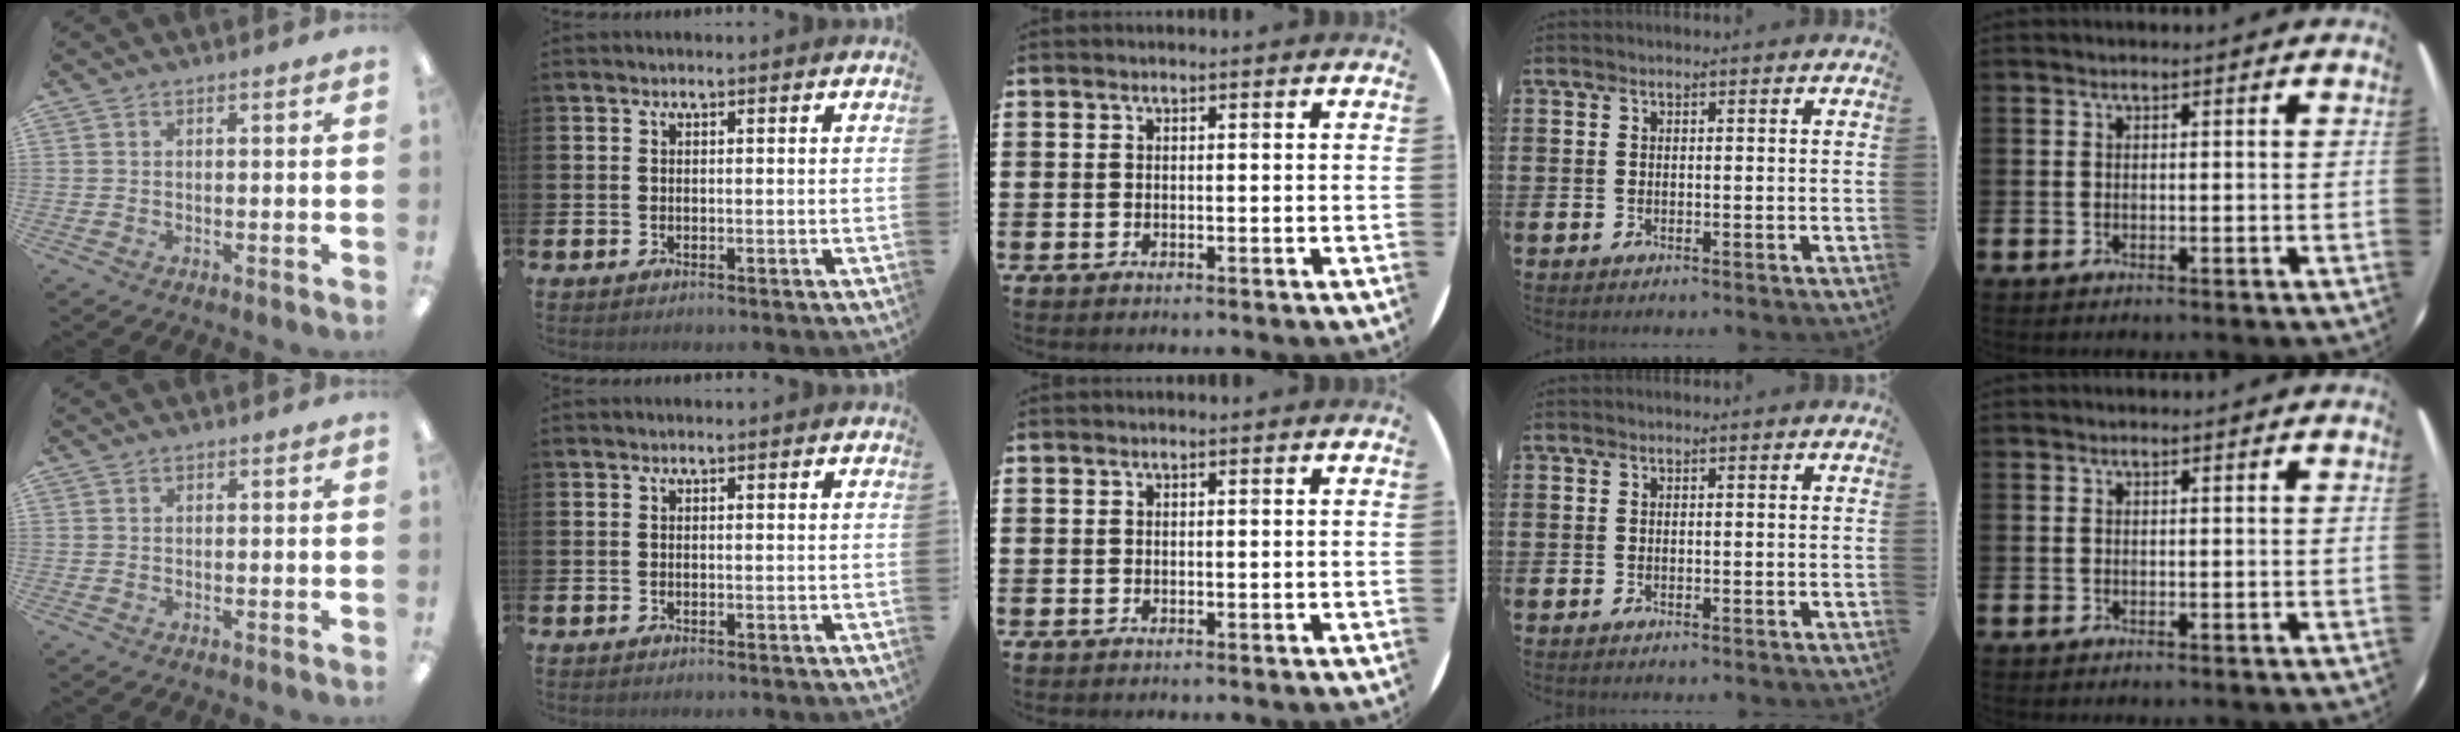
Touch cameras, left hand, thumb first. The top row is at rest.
{}